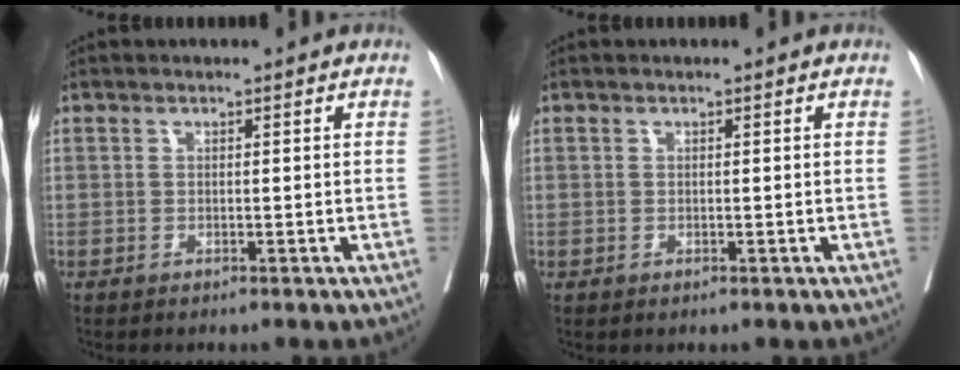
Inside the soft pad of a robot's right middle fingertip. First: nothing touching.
{"total": 0.0}